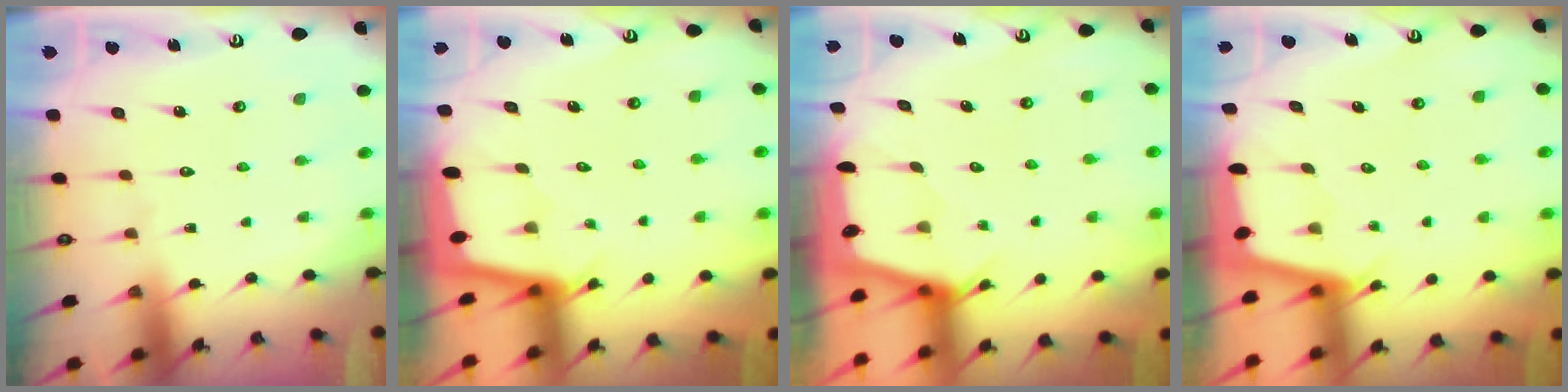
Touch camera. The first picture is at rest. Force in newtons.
{"total": 2.1, "press": 2.1, "slide": 0.2}
{"total": 2.4, "press": 2.4, "slide": 0.3}
{"total": 2.0, "press": 2.0, "slide": 0.3}